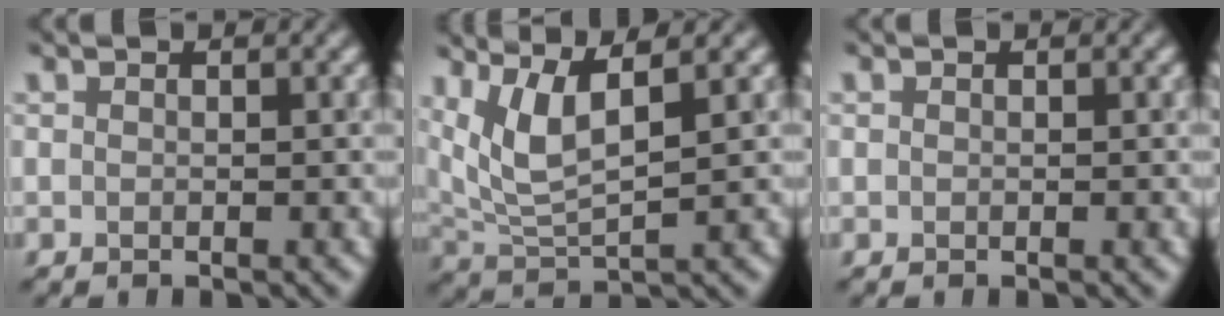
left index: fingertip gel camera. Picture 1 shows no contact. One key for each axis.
{"total": 4.1, "fx": 2.1, "fy": 0.7, "fz": 3.5, "tx": -0.098, "ty": 0.002, "tz": 0.070}
{"total": 0.8, "fx": -0.3, "fy": -0.5, "fz": -0.6, "tx": -0.003, "ty": 0.000, "tz": 0.008}